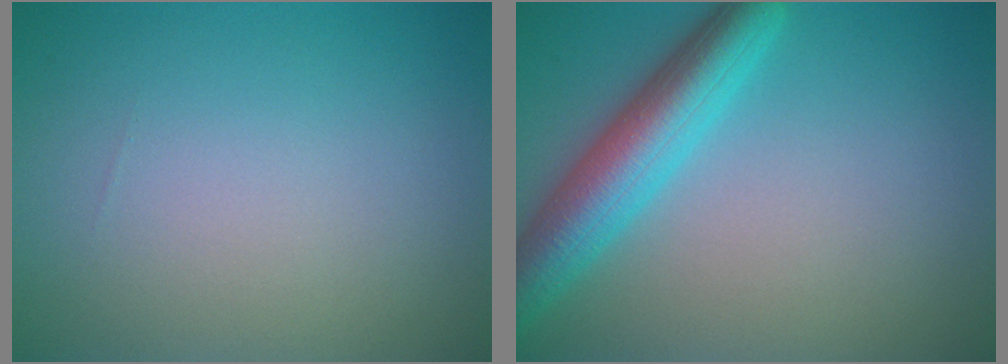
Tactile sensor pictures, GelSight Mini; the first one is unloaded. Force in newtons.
{"total": 6.1, "press": 6.1, "slide": 0.3}